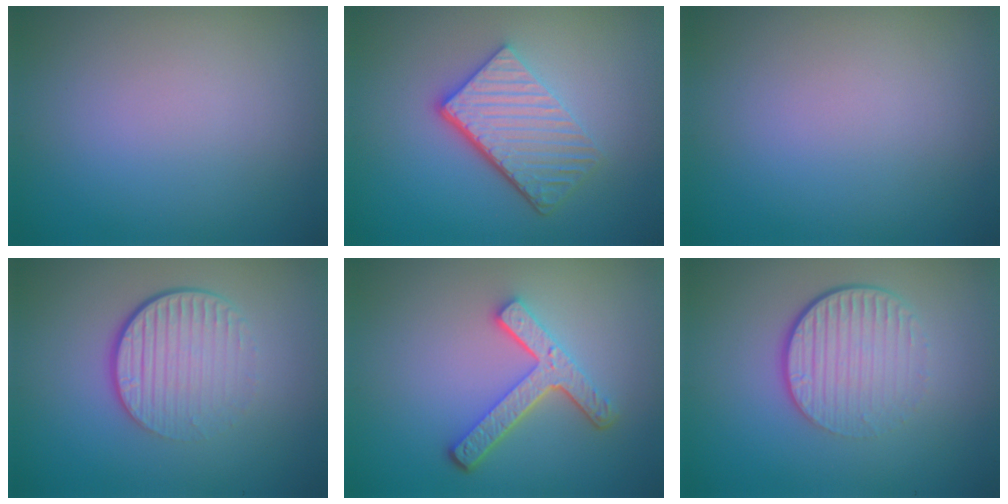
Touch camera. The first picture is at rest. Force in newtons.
{"total": 5.2, "press": 3.8, "slide": 3.5}
{"total": 0.0}
{"total": 4.6, "press": 2.8, "slide": 3.6}
{"total": 4.2, "press": 3.3, "slide": 2.7}
{"total": 4.5, "press": 2.8, "slide": 3.5}